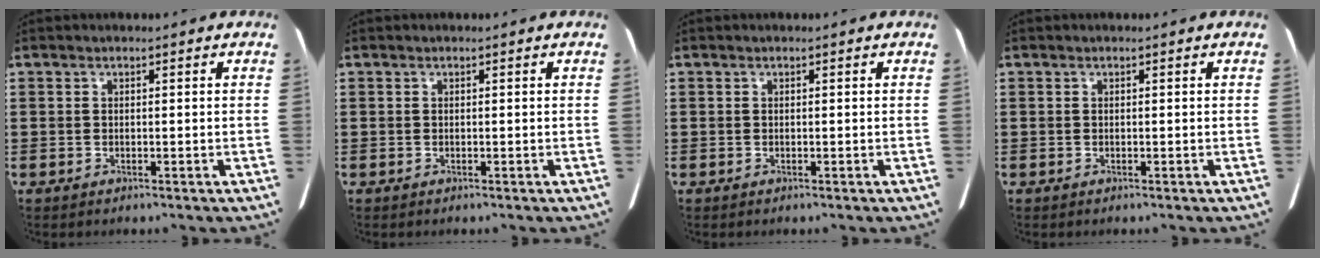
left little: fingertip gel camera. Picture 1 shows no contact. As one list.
[{"total": 0.0}, {"total": 0.0}, {"total": 0.0}]